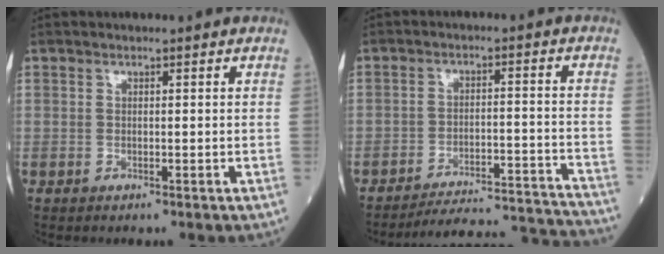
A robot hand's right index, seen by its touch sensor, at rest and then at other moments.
{"total": 17.2, "force": [-17.0, -0.7, 2.3], "torque": [-0.024, 0.008, -0.230]}